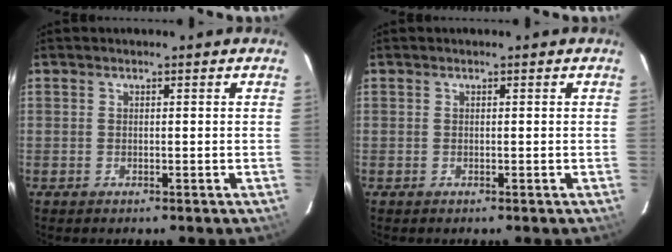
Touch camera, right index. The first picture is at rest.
{"total": 0.0}